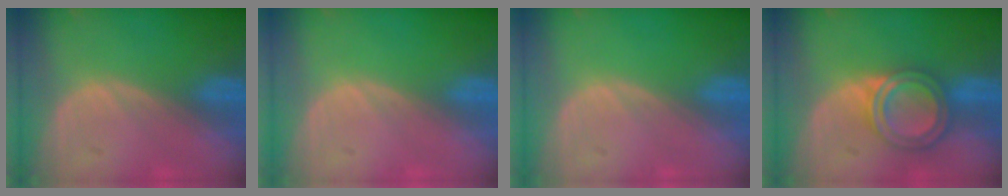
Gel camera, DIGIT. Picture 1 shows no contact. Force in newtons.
{"total": 0.0}
{"total": 0.0}
{"total": 6.1, "press": 5.5, "slide": 2.8}